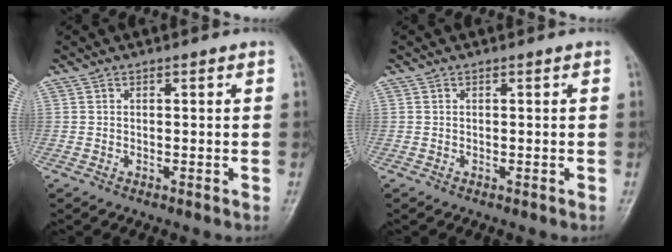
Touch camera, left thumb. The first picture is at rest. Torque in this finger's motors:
{"motor_torque": [0.00, 0.00, 0.01, 0.00, 0.00]}